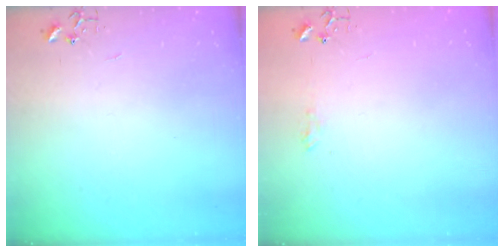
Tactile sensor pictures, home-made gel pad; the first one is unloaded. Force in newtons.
{"total": 6.9, "press": 6.9, "slide": 0.7}